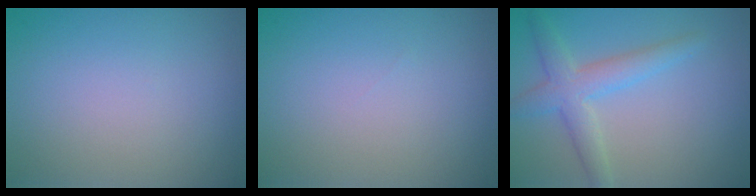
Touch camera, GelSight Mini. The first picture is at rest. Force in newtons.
{"total": 0.0}
{"total": 3.5, "press": 3.5, "slide": 0.1}